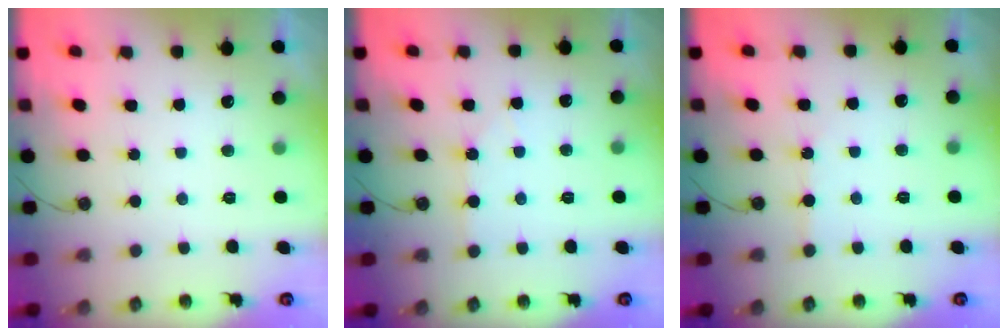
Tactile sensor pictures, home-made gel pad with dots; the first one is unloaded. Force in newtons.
{"total": 2.5, "press": 2.5, "slide": 0.5}
{"total": 2.8, "press": 2.8, "slide": 0.4}